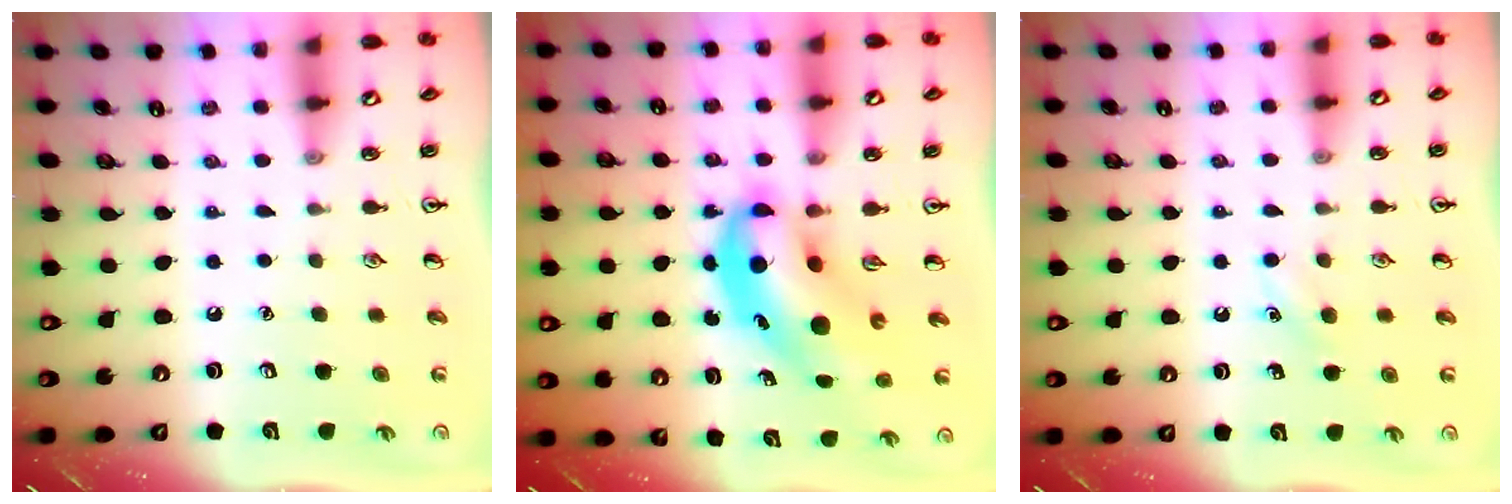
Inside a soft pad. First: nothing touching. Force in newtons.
{"total": 9.5, "press": 9.1, "slide": 2.7}
{"total": 4.3, "press": 4.1, "slide": 1.4}